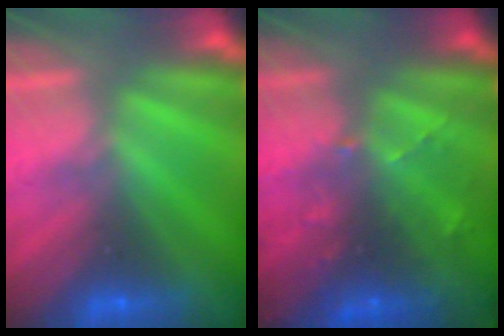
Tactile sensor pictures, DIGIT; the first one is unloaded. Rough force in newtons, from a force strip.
{"total": 8.4}